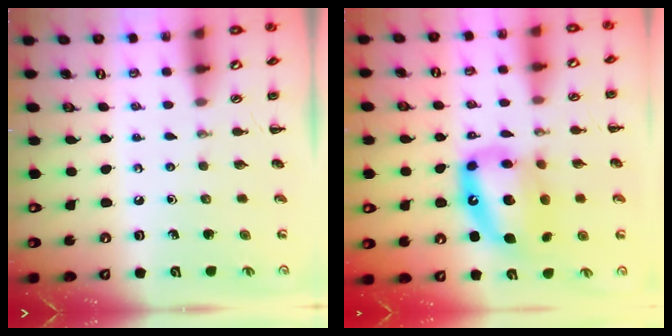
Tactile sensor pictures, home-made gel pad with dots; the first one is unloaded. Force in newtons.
{"total": 15.6, "press": 15.1, "slide": 3.9}